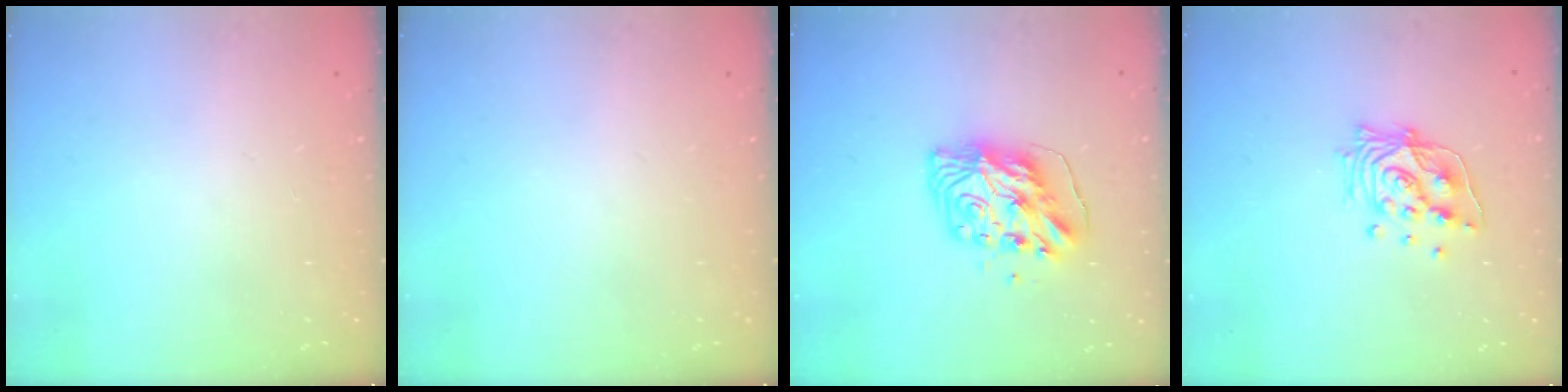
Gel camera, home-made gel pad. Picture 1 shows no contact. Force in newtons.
{"total": 0.0}
{"total": 9.7, "press": 9.6, "slide": 1.3}
{"total": 13.7, "press": 13.4, "slide": 3.0}